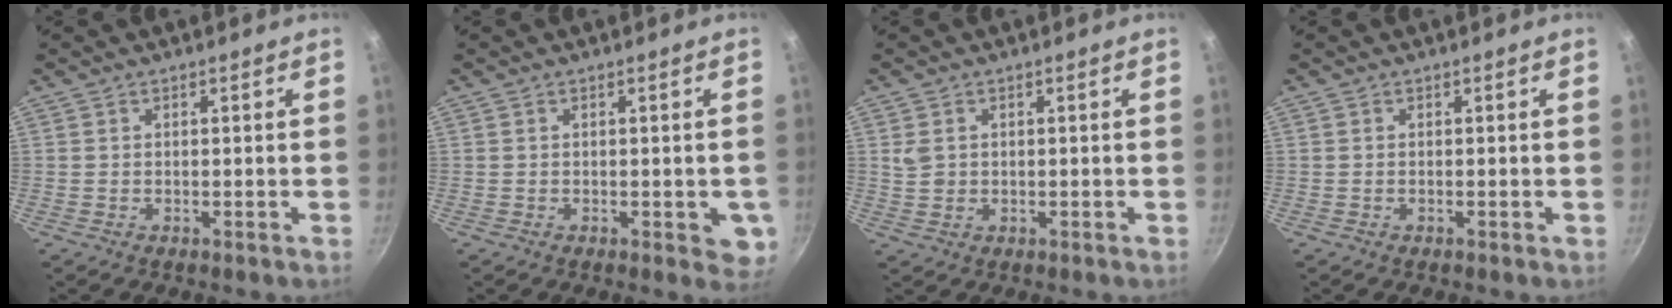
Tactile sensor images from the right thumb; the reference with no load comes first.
{"total": 4.5, "force": [-1.2, 2.0, 3.9], "torque": [-0.017, -0.003, -0.011]}
{"total": 2.9, "force": [0.6, 2.3, 1.6], "torque": [-0.025, 0.000, 0.018]}
{"total": 0.0}